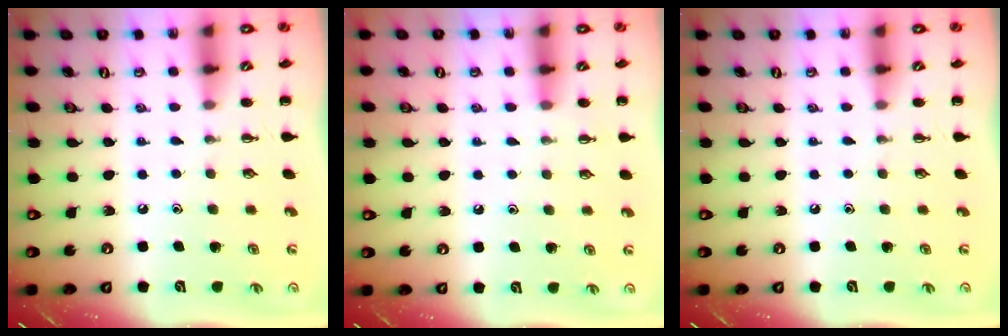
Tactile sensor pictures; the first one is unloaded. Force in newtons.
{"total": 6.0, "press": 5.6, "slide": 2.2}
{"total": 0.0}